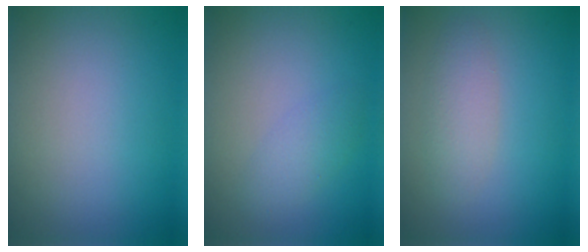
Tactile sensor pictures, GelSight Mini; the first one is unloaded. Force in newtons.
{"total": 1.9, "press": 1.9, "slide": 0.0}
{"total": 2.3, "press": 2.3, "slide": 0.2}